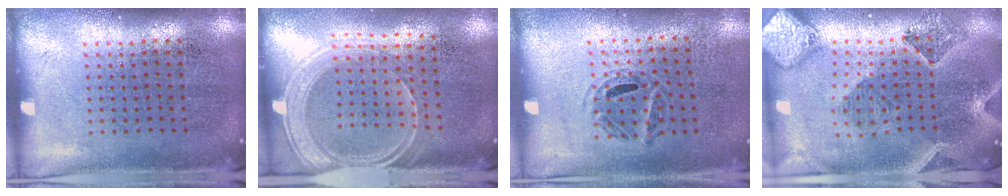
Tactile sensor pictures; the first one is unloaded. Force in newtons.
{"total": 1.9, "press": 1.7, "slide": 0.9}
{"total": 1.0, "press": 0.7, "slide": 0.7}
{"total": 1.8, "press": 1.7, "slide": 0.5}